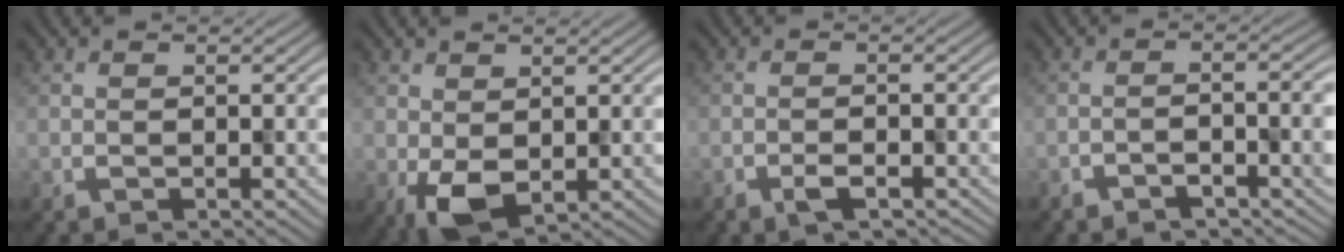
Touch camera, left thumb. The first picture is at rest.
{"total": 4.9, "force": [-1.2, 3.1, 3.6], "torque": [-0.079, -0.023, -0.008]}
{"total": 1.4, "force": [-1.2, 0.4, 0.7], "torque": [-0.022, -0.004, -0.014]}
{"total": 2.4, "force": [-1.8, 0.3, 1.4], "torque": [-0.016, 0.004, -0.033]}